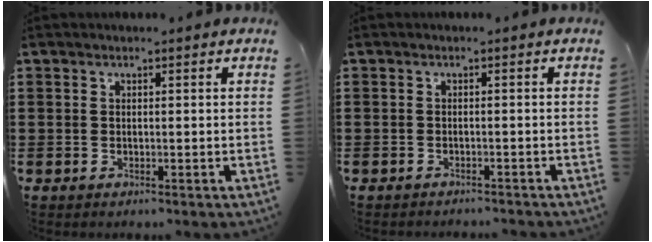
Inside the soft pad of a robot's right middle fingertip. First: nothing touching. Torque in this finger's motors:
{"motor_torque": [0.08, -0.37, 0.04, 0.01]}